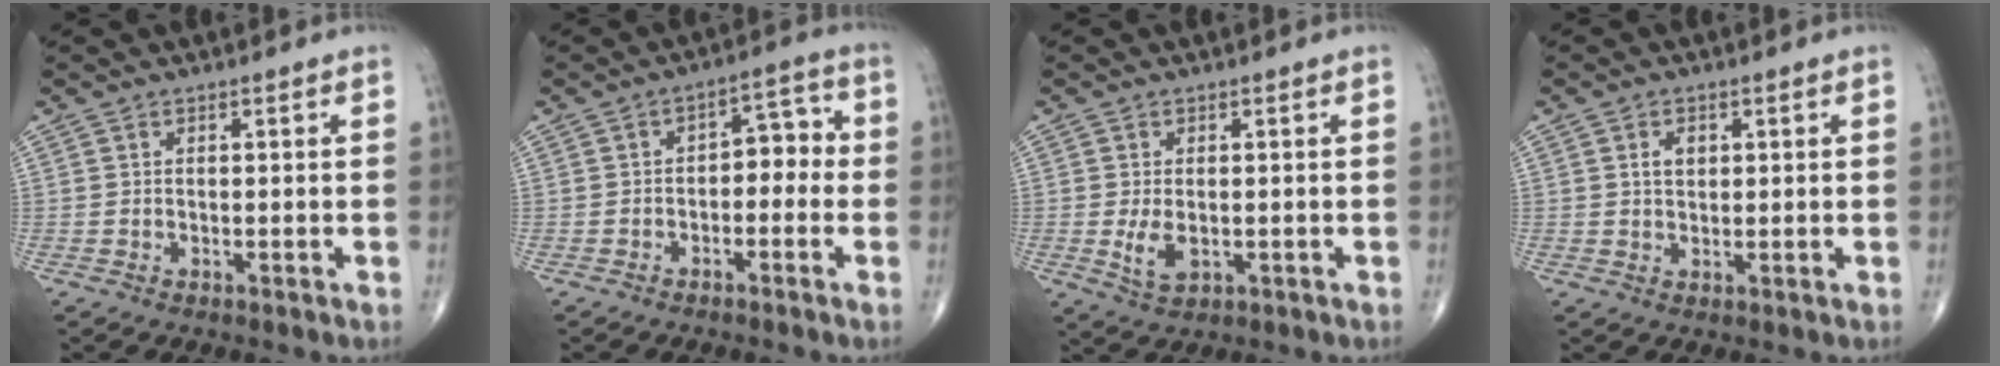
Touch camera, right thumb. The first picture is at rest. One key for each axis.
{"total": 6.2, "fx": -1.0, "fy": 3.8, "fz": 4.8, "tx": -0.038, "ty": 0.036, "tz": -0.026}
{"total": 4.1, "fx": -0.6, "fy": 2.3, "fz": 3.4, "tx": -0.065, "ty": -0.010, "tz": -0.005}
{"total": 2.7, "fx": 0.8, "fy": 1.8, "fz": 1.9, "tx": -0.023, "ty": 0.000, "tz": 0.013}